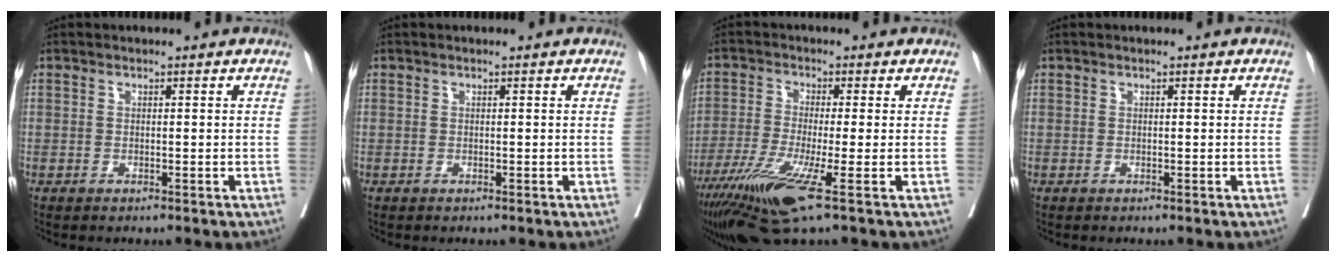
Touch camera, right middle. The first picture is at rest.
{"total": 0.0}
{"total": 10.2, "force": [-5.1, 0.2, 8.8], "torque": [-0.168, -0.033, -0.094]}
{"total": 0.0}